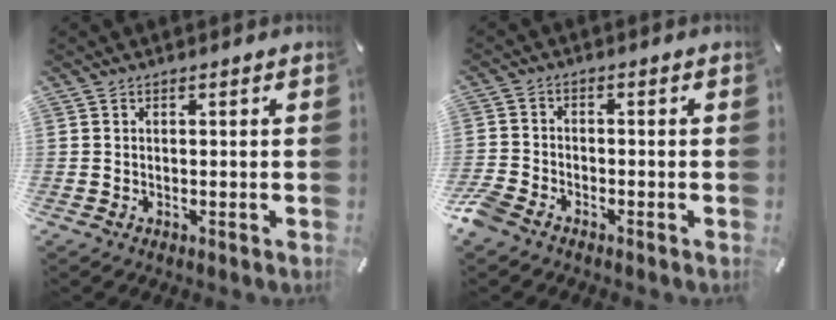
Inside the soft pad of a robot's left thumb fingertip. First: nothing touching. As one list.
[{"total": 3.9, "force": [-3.0, 2.0, 1.4], "torque": [-0.046, 0.009, -0.064]}]